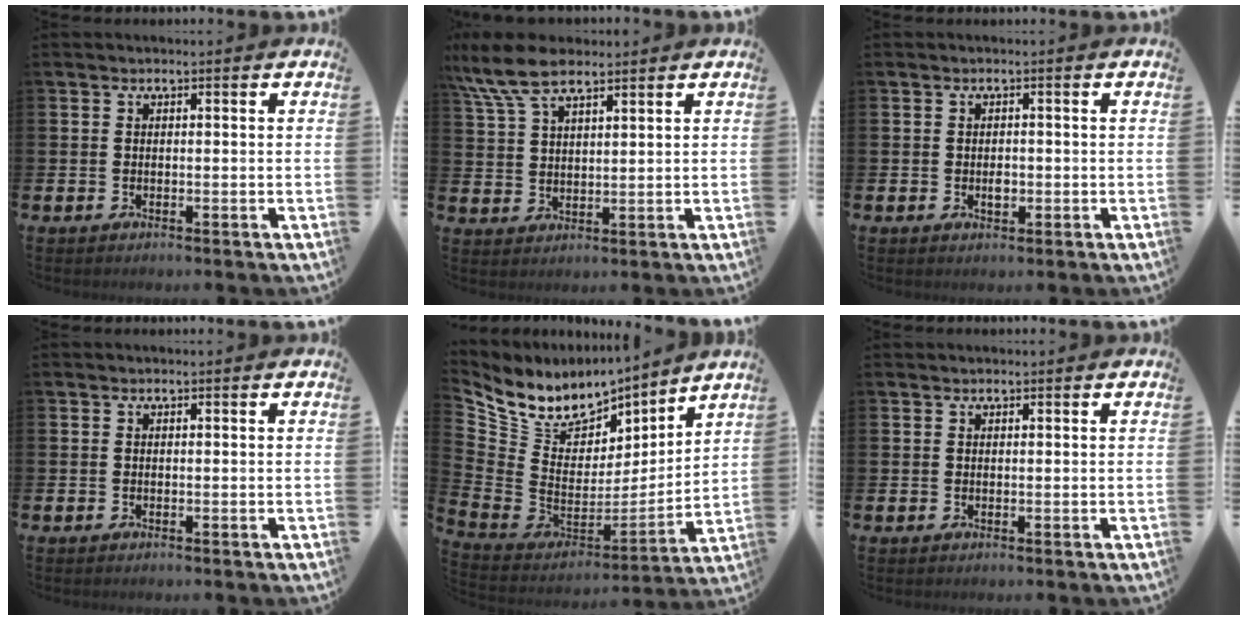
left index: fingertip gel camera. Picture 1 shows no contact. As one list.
[{"total": 8.2, "force": [6.6, 2.5, 4.1], "torque": [-0.096, -0.015, 0.123]}, {"total": 1.4, "force": [-0.2, 1.0, 1.1], "torque": [-0.010, 0.001, -0.006]}, {"total": 0.0}, {"total": 8.9, "force": [7.8, 4.2, 1.0], "torque": [-0.081, -0.060, 0.144]}, {"total": 0.6, "force": [0.6, 0.1, 0.0], "torque": [0.013, -0.003, 0.008]}]